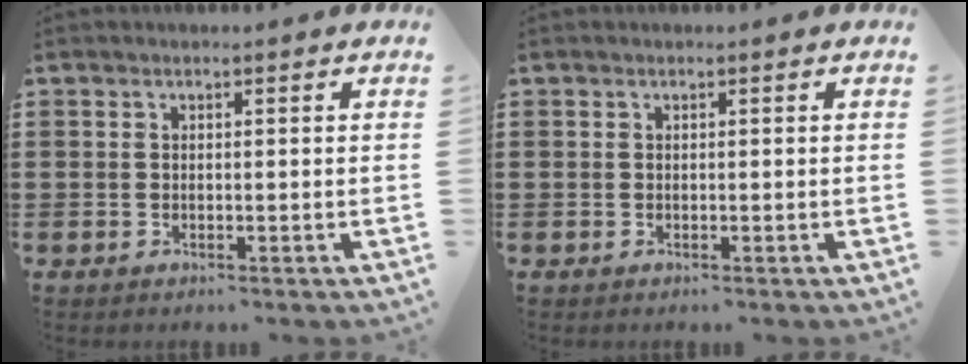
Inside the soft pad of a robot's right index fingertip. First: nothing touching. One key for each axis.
{"total": 0.0}